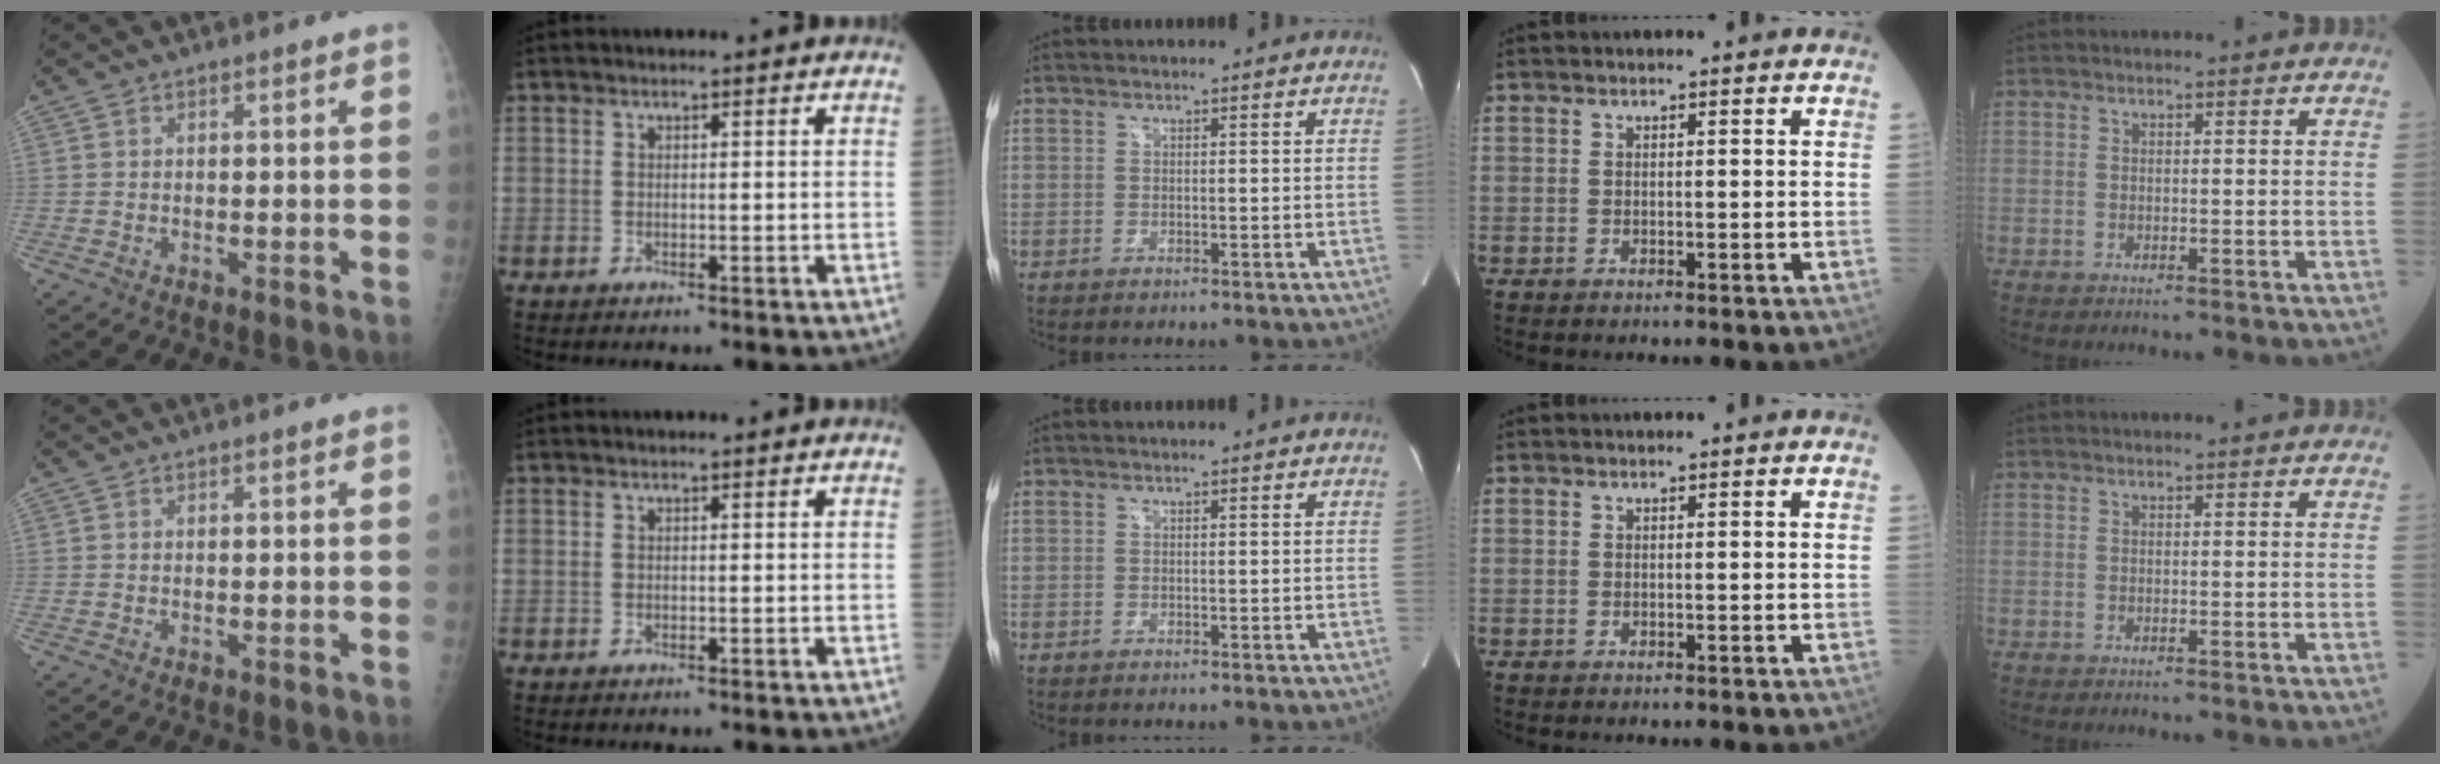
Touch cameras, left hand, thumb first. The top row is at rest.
{}